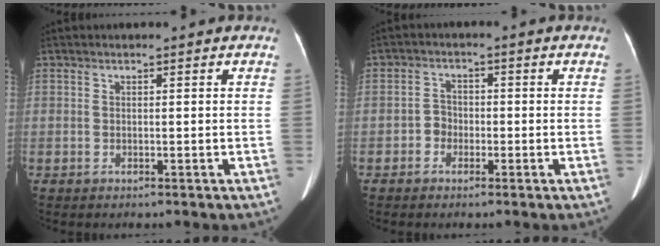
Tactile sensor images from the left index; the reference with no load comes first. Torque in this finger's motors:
{"motor_torque": [-0.04, 0.15, -0.01, 0.01]}